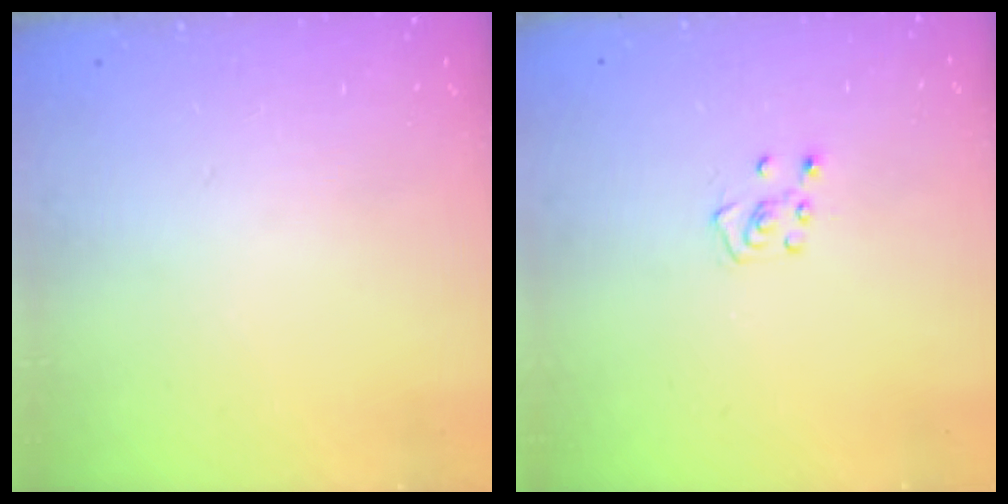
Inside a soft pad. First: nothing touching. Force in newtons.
{"total": 4.8, "press": 4.8, "slide": 0.4}